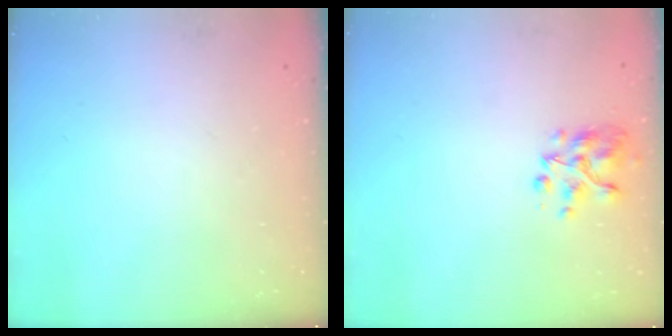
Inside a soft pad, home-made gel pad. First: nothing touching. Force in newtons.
{"total": 5.8, "press": 5.7, "slide": 0.7}